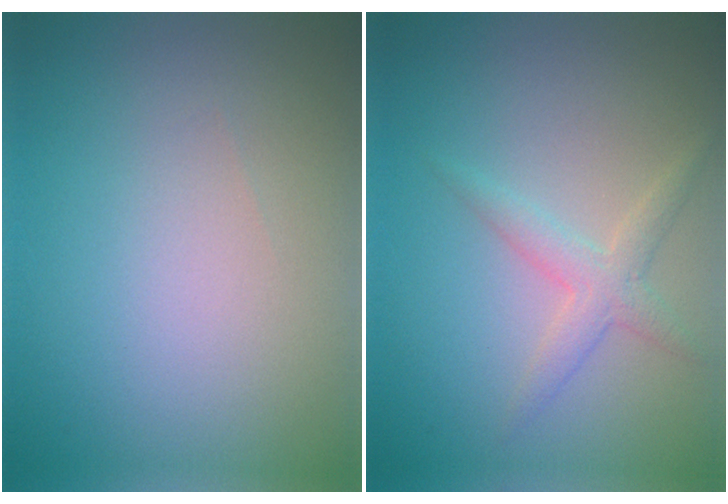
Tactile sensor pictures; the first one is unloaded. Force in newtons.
{"total": 2.2, "press": 2.2, "slide": 0.1}